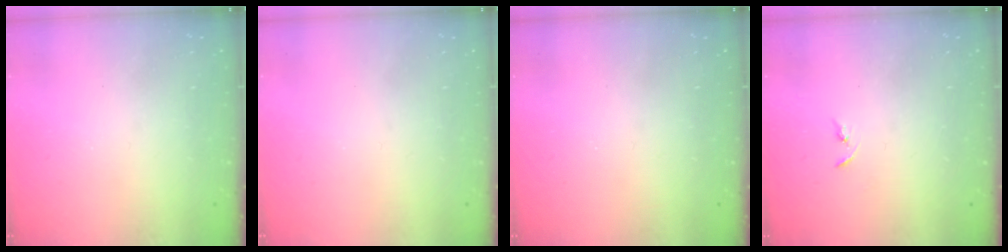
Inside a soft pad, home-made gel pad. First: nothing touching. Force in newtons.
{"total": 0.0}
{"total": 0.0}
{"total": 3.3, "press": 3.2, "slide": 0.4}